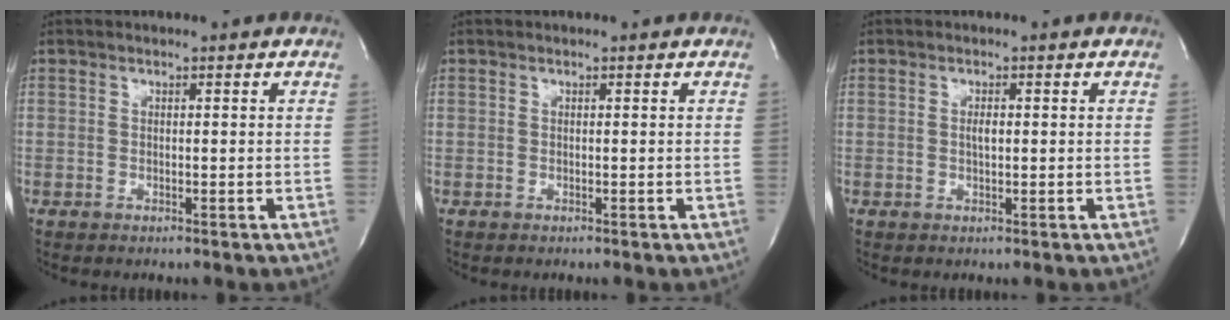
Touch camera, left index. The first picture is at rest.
{"total": 0.0}
{"total": 1.2, "force": [0.1, 0.4, 1.2], "torque": [-0.021, -0.001, 0.000]}